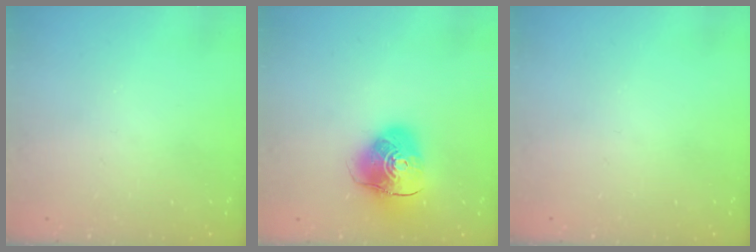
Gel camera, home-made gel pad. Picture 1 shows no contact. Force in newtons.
{"total": 10.8, "press": 10.6, "slide": 1.7}
{"total": 0.0}